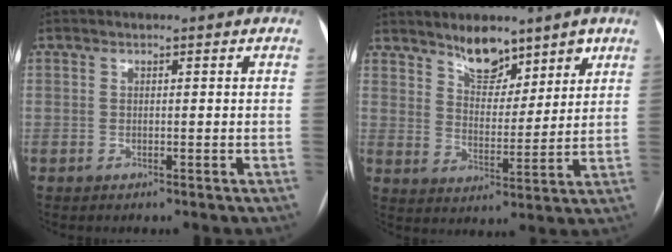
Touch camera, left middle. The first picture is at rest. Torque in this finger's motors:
{"motor_torque": [0.58, -0.55, 0.01, 0.09]}